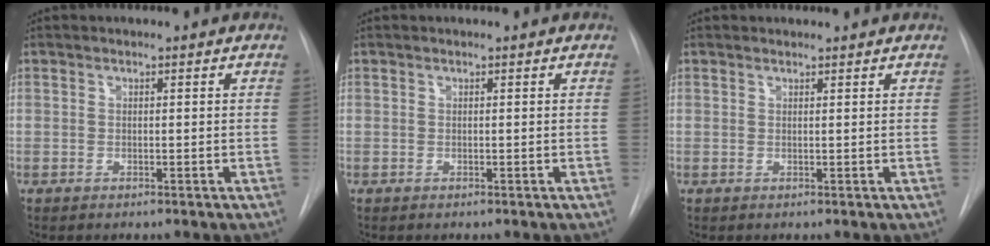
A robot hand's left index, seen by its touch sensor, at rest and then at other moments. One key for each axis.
{"total": 0.0}
{"total": 1.4, "fx": 1.4, "fy": 0.2, "fz": -0.1, "tx": -0.006, "ty": 0.009, "tz": 0.023}